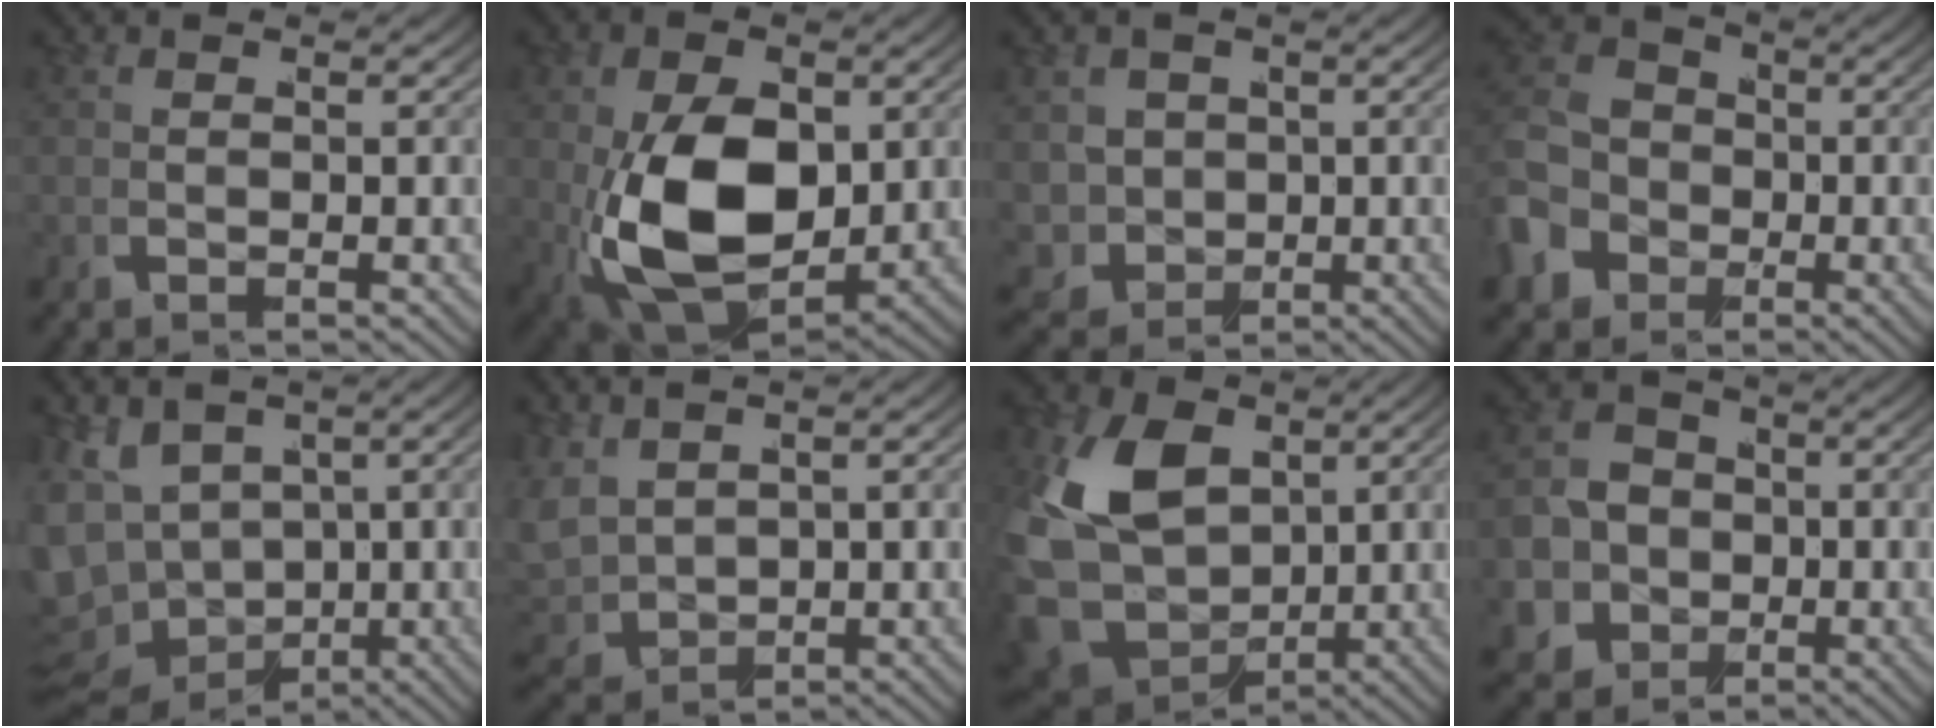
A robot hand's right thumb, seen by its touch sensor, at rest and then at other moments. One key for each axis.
{"total": 11.6, "fx": -1.6, "fy": 7.1, "fz": 9.1, "tx": -0.210, "ty": -0.052, "tz": -0.006}
{"total": 6.7, "fx": -0.9, "fy": 5.8, "fz": 3.1, "tx": -0.091, "ty": -0.058, "tz": 0.005}
{"total": 10.0, "fx": -2.7, "fy": 8.7, "fz": 4.2, "tx": -0.100, "ty": -0.027, "tz": -0.053}
{"total": 9.2, "fx": -1.1, "fy": 7.6, "fz": 5.1, "tx": -0.133, "ty": -0.042, "tz": -0.004}
{"total": 4.5, "fx": 1.1, "fy": 3.5, "fz": 2.7, "tx": -0.076, "ty": -0.022, "tz": 0.036}
{"total": 13.2, "fx": 0.2, "fy": 10.0, "fz": 8.6, "tx": -0.234, "ty": -0.053, "tz": 0.018}
{"total": 13.6, "fx": -3.6, "fy": 12.0, "fz": 5.2, "tx": -0.128, "ty": -0.056, "tz": -0.059}